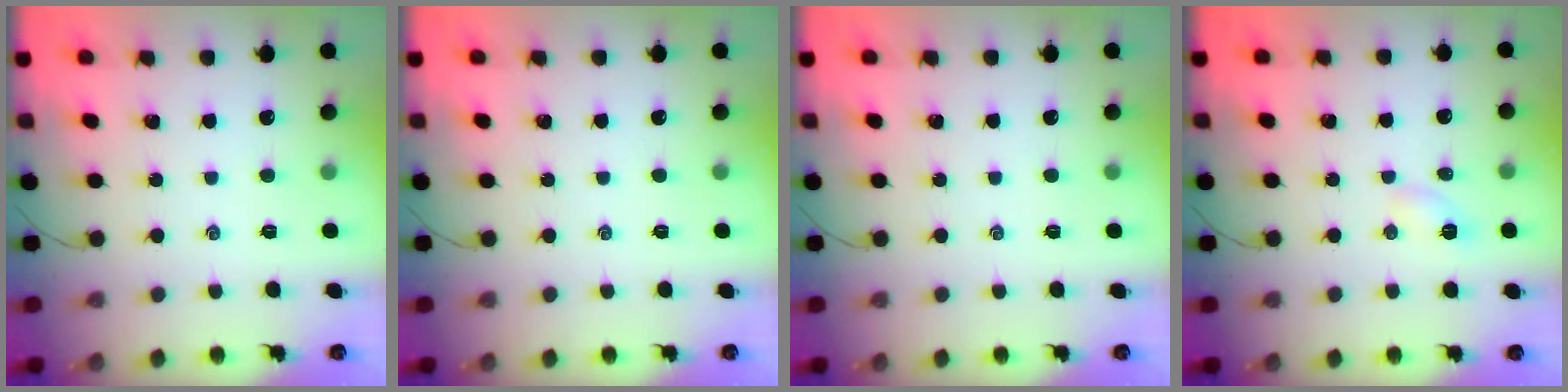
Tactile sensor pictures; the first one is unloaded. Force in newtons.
{"total": 0.0}
{"total": 0.0}
{"total": 4.2, "press": 4.0, "slide": 1.1}